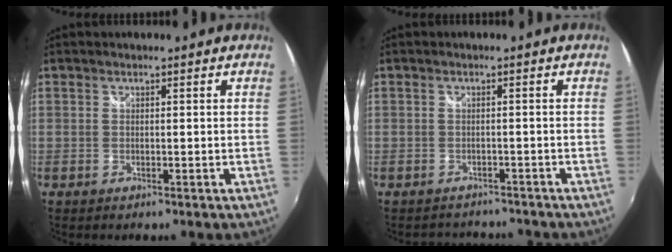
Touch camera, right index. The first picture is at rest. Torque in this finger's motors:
{"motor_torque": [0.01, -0.01, 0.00, -0.02]}